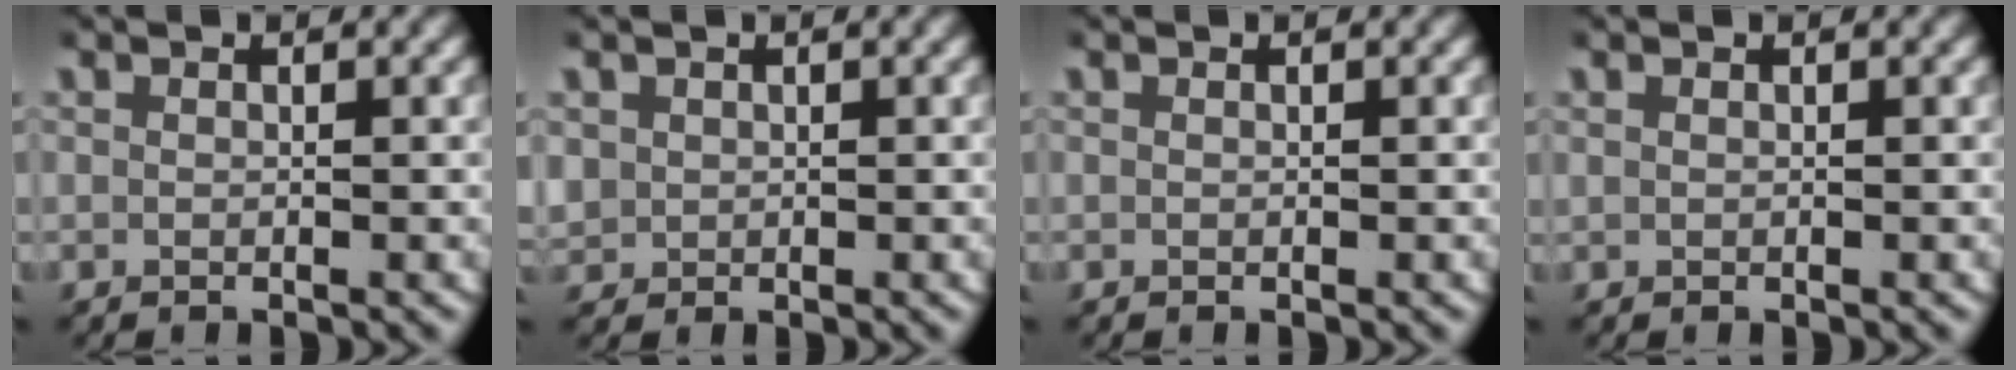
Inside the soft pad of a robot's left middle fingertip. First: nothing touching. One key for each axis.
{"total": 1.9, "fx": 0.3, "fy": 1.8, "fz": 0.5, "tx": -0.029, "ty": -0.006, "tz": 0.012}
{"total": 0.0}
{"total": 0.0}